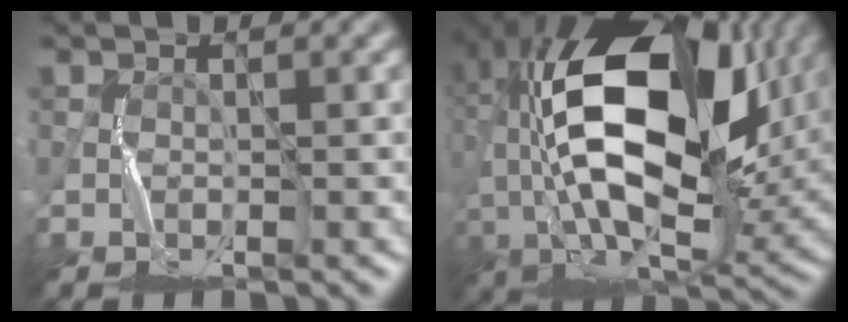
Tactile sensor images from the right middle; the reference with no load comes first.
{"total": 18.2, "force": [2.6, 9.2, 15.4], "torque": [-0.299, 0.008, 0.033]}